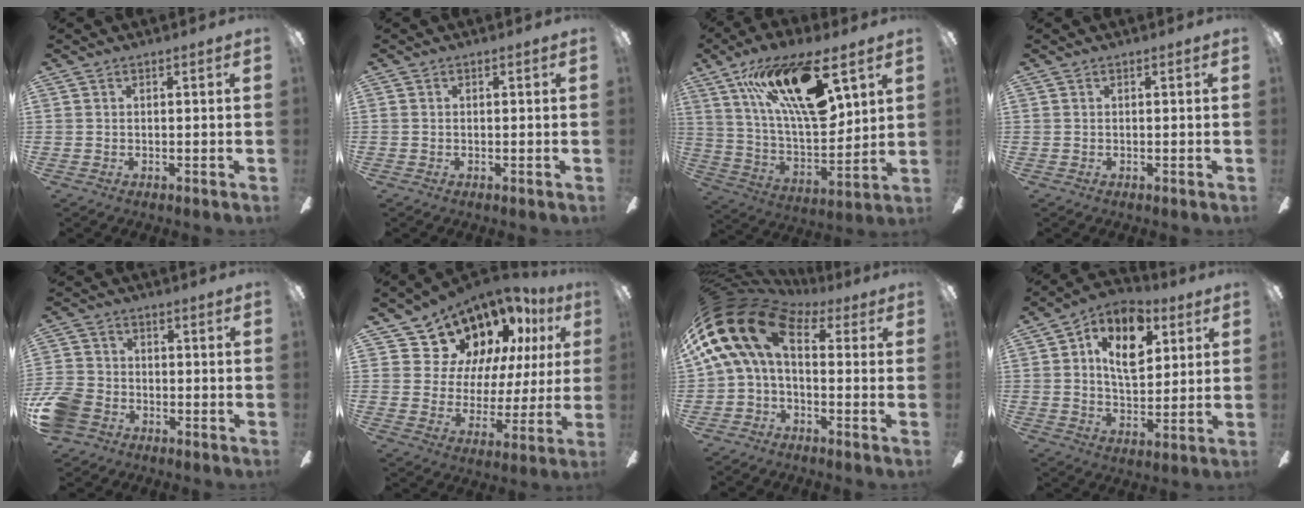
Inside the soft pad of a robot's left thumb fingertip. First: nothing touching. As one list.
[{"total": 0.0}, {"total": 25.4, "force": [14.7, 9.0, 18.7], "torque": [-0.339, -0.078, 0.245]}, {"total": 0.0}, {"total": 8.6, "force": [-4.4, 6.4, 3.8], "torque": [-0.093, 0.033, -0.084]}, {"total": 15.1, "force": [11.2, 9.2, 3.9], "torque": [-0.090, -0.083, 0.219]}, {"total": 19.8, "force": [3.3, 11.7, 15.6], "torque": [-0.325, -0.003, 0.060]}, {"total": 12.3, "force": [5.1, 7.3, 8.5], "torque": [-0.124, -0.005, 0.088]}]